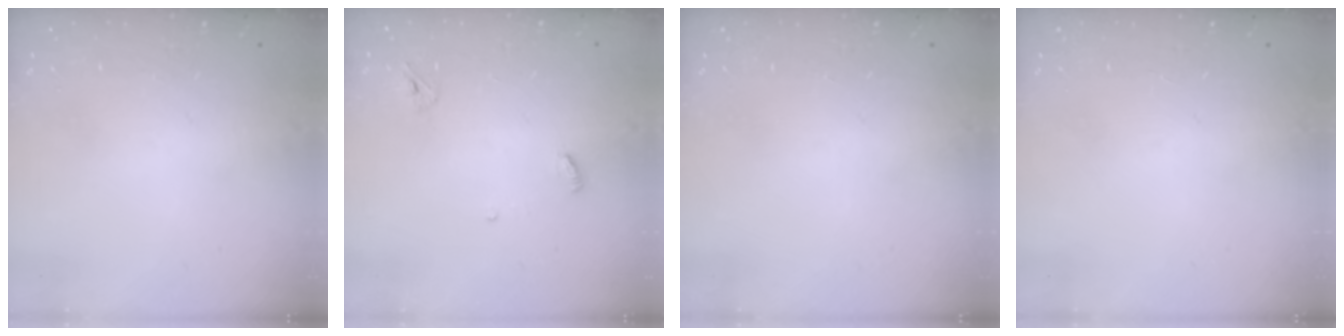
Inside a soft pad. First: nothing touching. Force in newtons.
{"total": 3.7, "press": 3.6, "slide": 0.3}
{"total": 0.0}
{"total": 0.0}